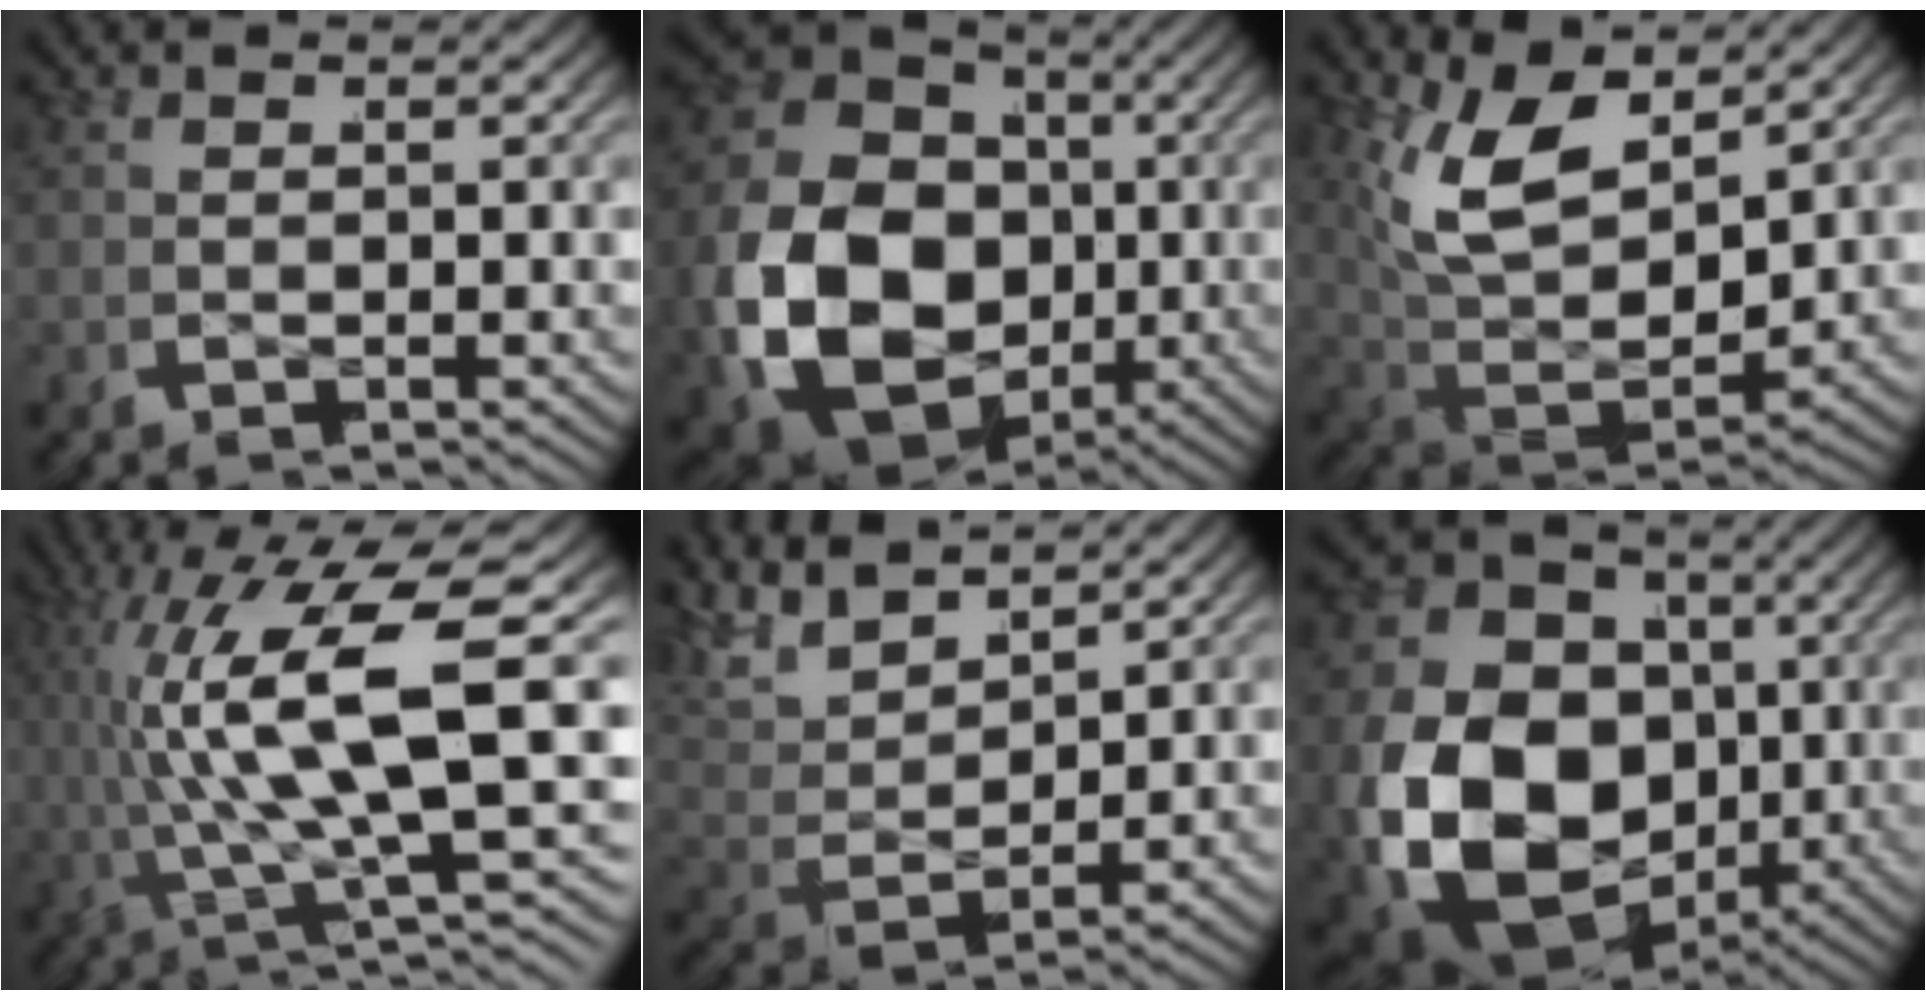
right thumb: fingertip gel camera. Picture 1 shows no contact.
{"total": 21.6, "force": [-1.6, 15.9, 14.5], "torque": [-0.319, -0.044, -0.015]}
{"total": 10.9, "force": [1.3, 7.6, 7.8], "torque": [-0.208, -0.035, 0.038]}
{"total": 13.2, "force": [0.1, 5.4, 12.0], "torque": [-0.251, -0.012, 0.009]}
{"total": 5.6, "force": [3.0, 3.2, 3.5], "torque": [-0.110, 0.006, 0.050]}
{"total": 25.0, "force": [-1.8, 19.3, 15.9], "torque": [-0.328, -0.048, -0.024]}